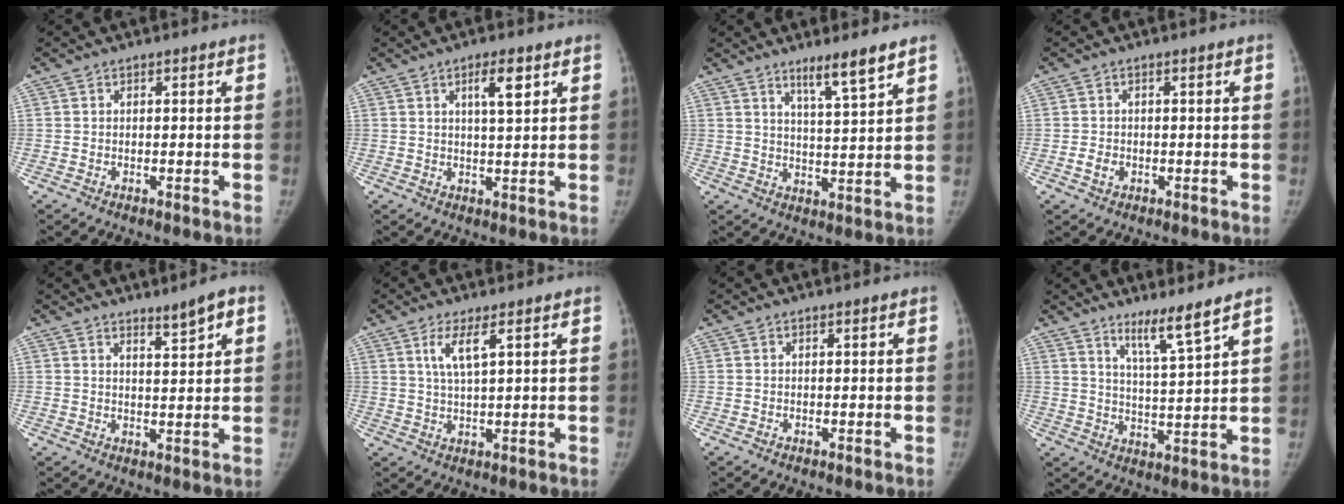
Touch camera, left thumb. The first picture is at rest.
{"total": 4.7, "force": [2.2, 1.0, 4.0], "torque": [-0.063, -0.011, 0.039]}
{"total": 6.6, "force": [4.9, 0.1, 4.5], "torque": [-0.071, -0.039, 0.084]}
{"total": 2.0, "force": [-0.6, 1.5, 1.1], "torque": [-0.018, 0.004, -0.009]}
{"total": 3.7, "force": [2.5, 0.5, 2.7], "torque": [-0.036, -0.021, 0.042]}
{"total": 4.5, "force": [2.1, 0.7, 3.9], "torque": [-0.083, -0.012, 0.047]}
{"total": 0.0}
{"total": 6.9, "force": [5.2, -0.5, 4.5], "torque": [-0.076, -0.051, 0.097]}